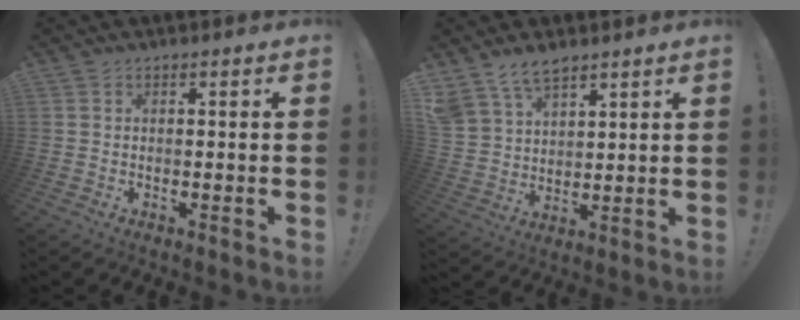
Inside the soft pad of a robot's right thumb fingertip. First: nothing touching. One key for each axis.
{"total": 9.3, "fx": 7.3, "fy": 4.8, "fz": 3.0, "tx": -0.068, "ty": -0.039, "tz": 0.147}